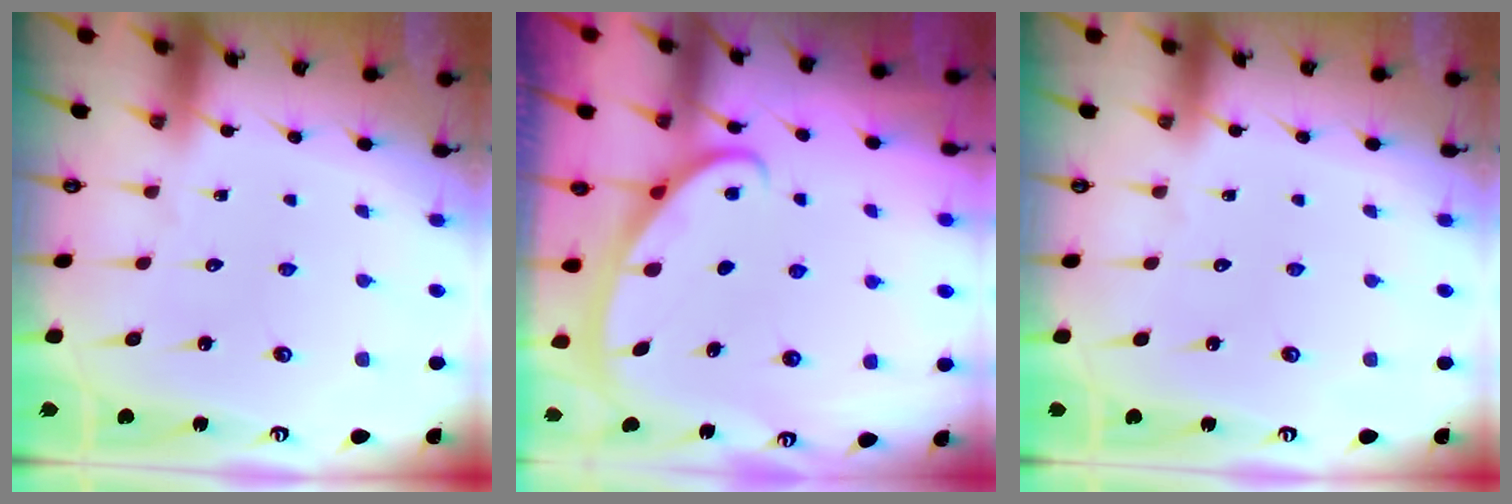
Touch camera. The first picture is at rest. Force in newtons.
{"total": 2.9, "press": 2.9, "slide": 0.3}
{"total": 0.0}